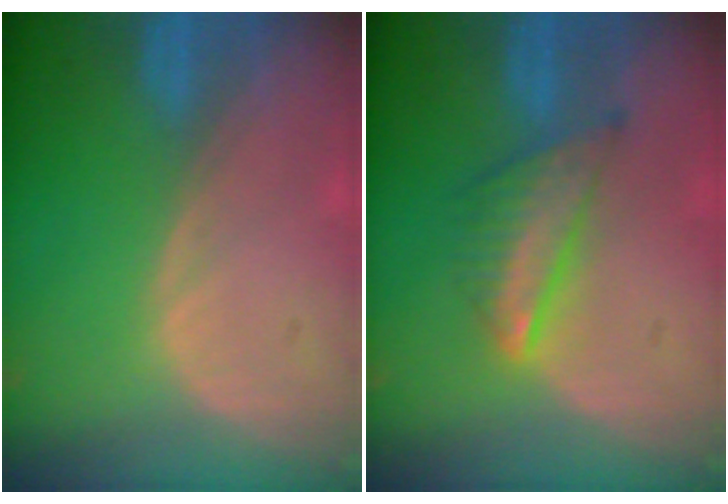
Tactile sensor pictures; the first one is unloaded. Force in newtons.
{"total": 6.9, "press": 6.0, "slide": 3.3}